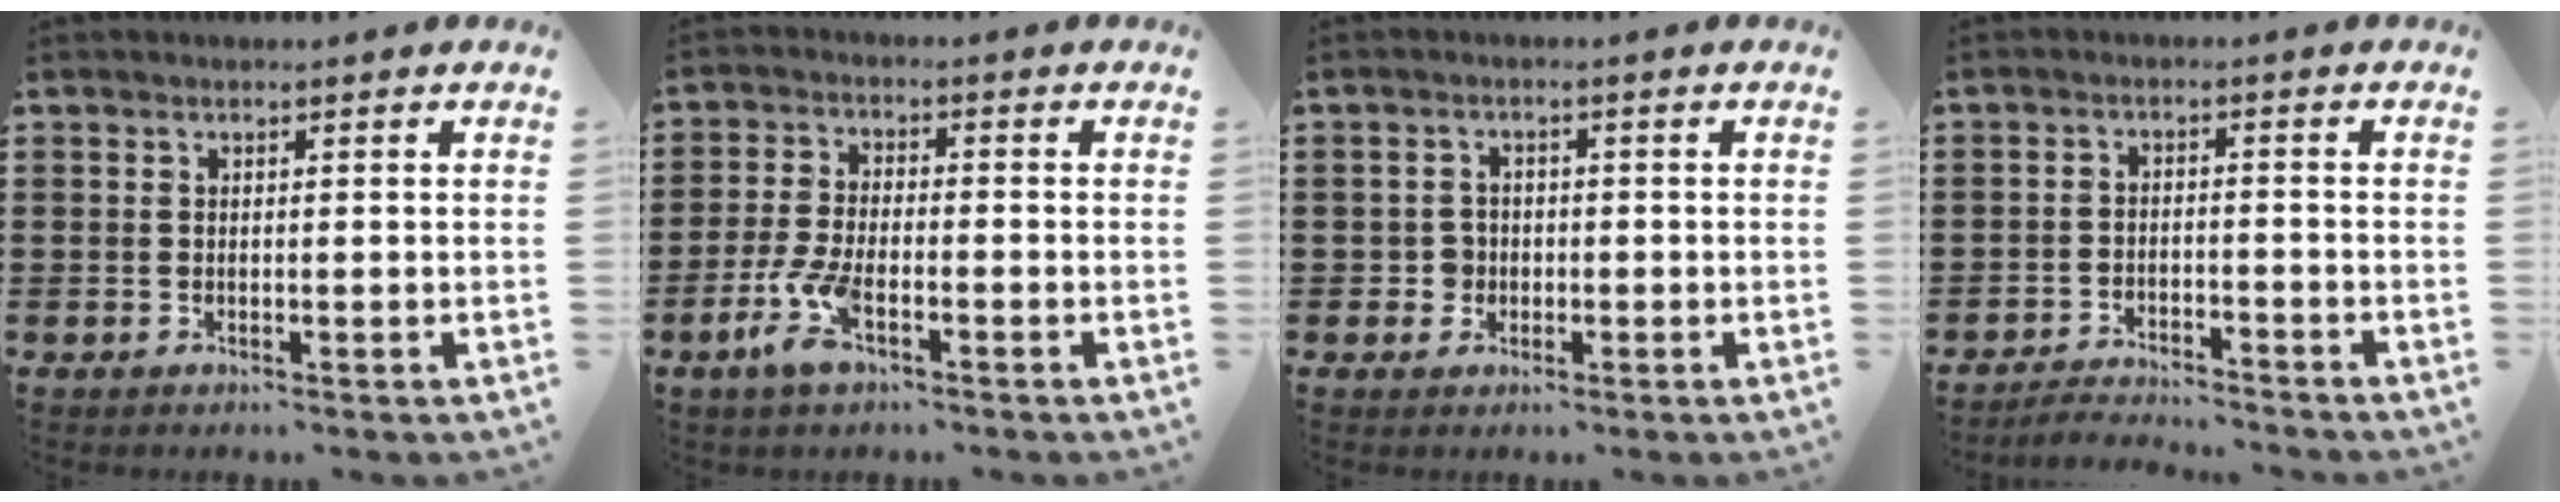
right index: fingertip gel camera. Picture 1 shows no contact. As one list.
[{"total": 6.3, "force": [-3.1, 2.0, 5.1], "torque": [-0.132, -0.016, -0.063]}, {"total": 2.3, "force": [-0.7, 2.1, 0.7], "torque": [-0.021, 0.002, -0.015]}, {"total": 3.2, "force": [-3.2, 0.2, 0.0], "torque": [-0.007, 0.001, -0.068]}]